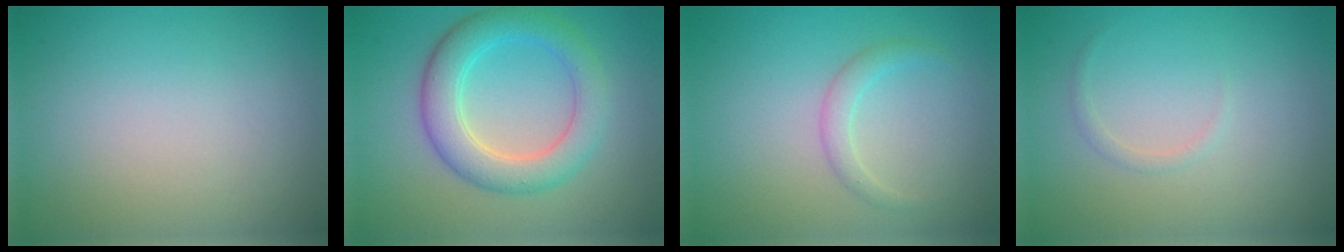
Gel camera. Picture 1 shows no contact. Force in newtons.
{"total": 5.3, "press": 5.3, "slide": 0.1}
{"total": 1.5, "press": 1.5, "slide": 0.1}
{"total": 0.7, "press": 0.7, "slide": 0.0}